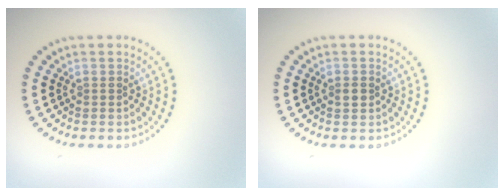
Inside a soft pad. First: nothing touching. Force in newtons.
{"total": 1.2, "press": 1.1, "slide": 0.3}